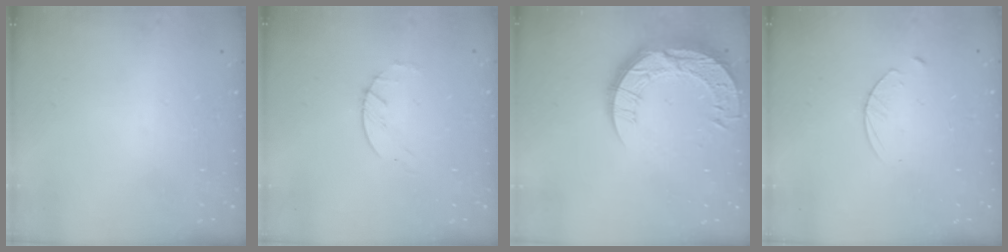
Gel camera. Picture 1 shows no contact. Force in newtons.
{"total": 2.2, "press": 2.2, "slide": 0.3}
{"total": 16.3, "press": 16.3, "slide": 1.4}
{"total": 3.1, "press": 3.1, "slide": 0.3}